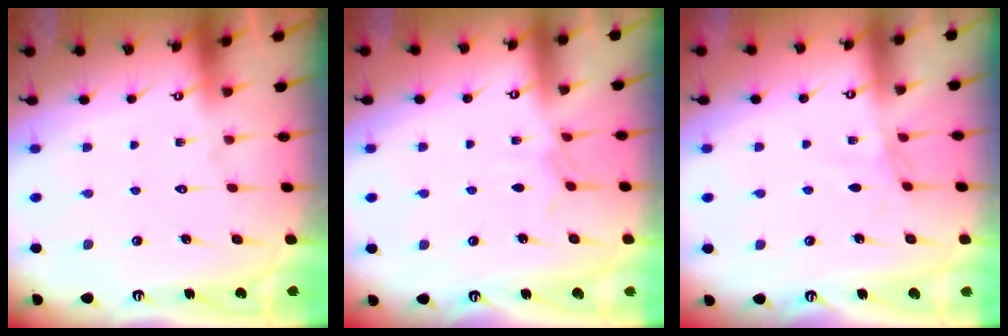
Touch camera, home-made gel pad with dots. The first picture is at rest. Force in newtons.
{"total": 3.8, "press": 3.7, "slide": 0.5}
{"total": 1.4, "press": 1.3, "slide": 0.3}